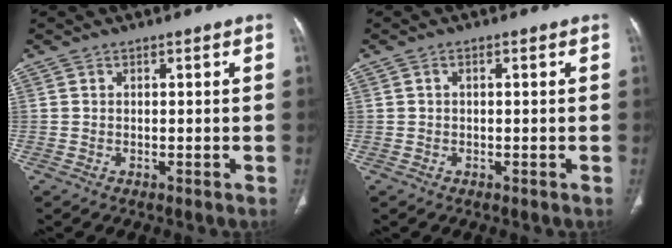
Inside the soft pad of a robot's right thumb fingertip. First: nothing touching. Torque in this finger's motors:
{"motor_torque": [-0.40, -0.12, -0.48, 0.13, 0.08]}